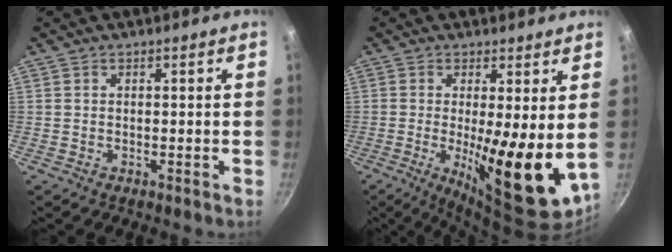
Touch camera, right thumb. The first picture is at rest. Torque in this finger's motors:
{"motor_torque": [1.93, 3.08, 1.98, -0.35, 0.42]}